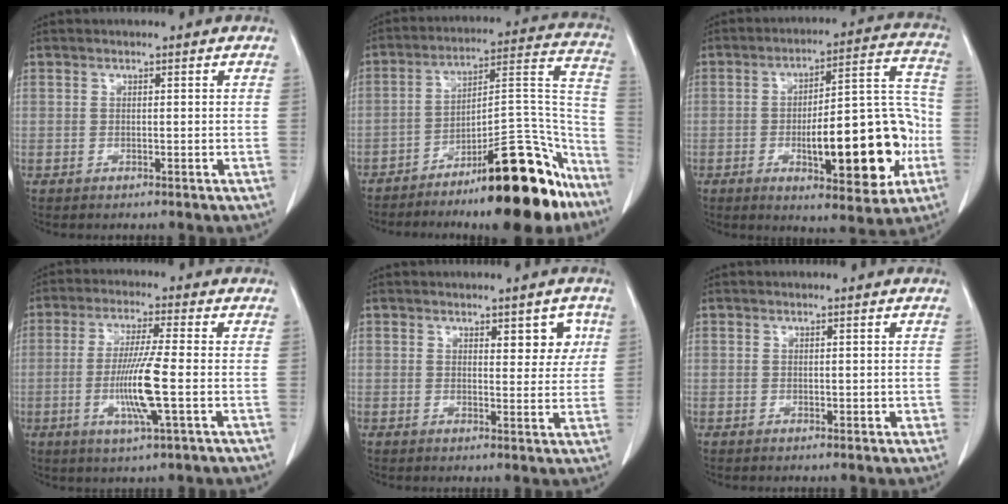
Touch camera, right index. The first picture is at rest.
{"total": 21.3, "force": [-14.9, 4.9, 14.4], "torque": [-0.145, 0.059, -0.228]}
{"total": 19.3, "force": [-4.8, 5.3, 17.9], "torque": [-0.244, 0.024, -0.060]}
{"total": 9.2, "force": [-1.9, -0.3, 9.0], "torque": [-0.178, -0.012, -0.037]}
{"total": 4.4, "force": [1.8, 2.0, 3.5], "torque": [-0.032, 0.002, 0.022]}
{"total": 1.4, "force": [-0.1, 0.9, 1.0], "torque": [-0.012, 0.003, 0.003]}